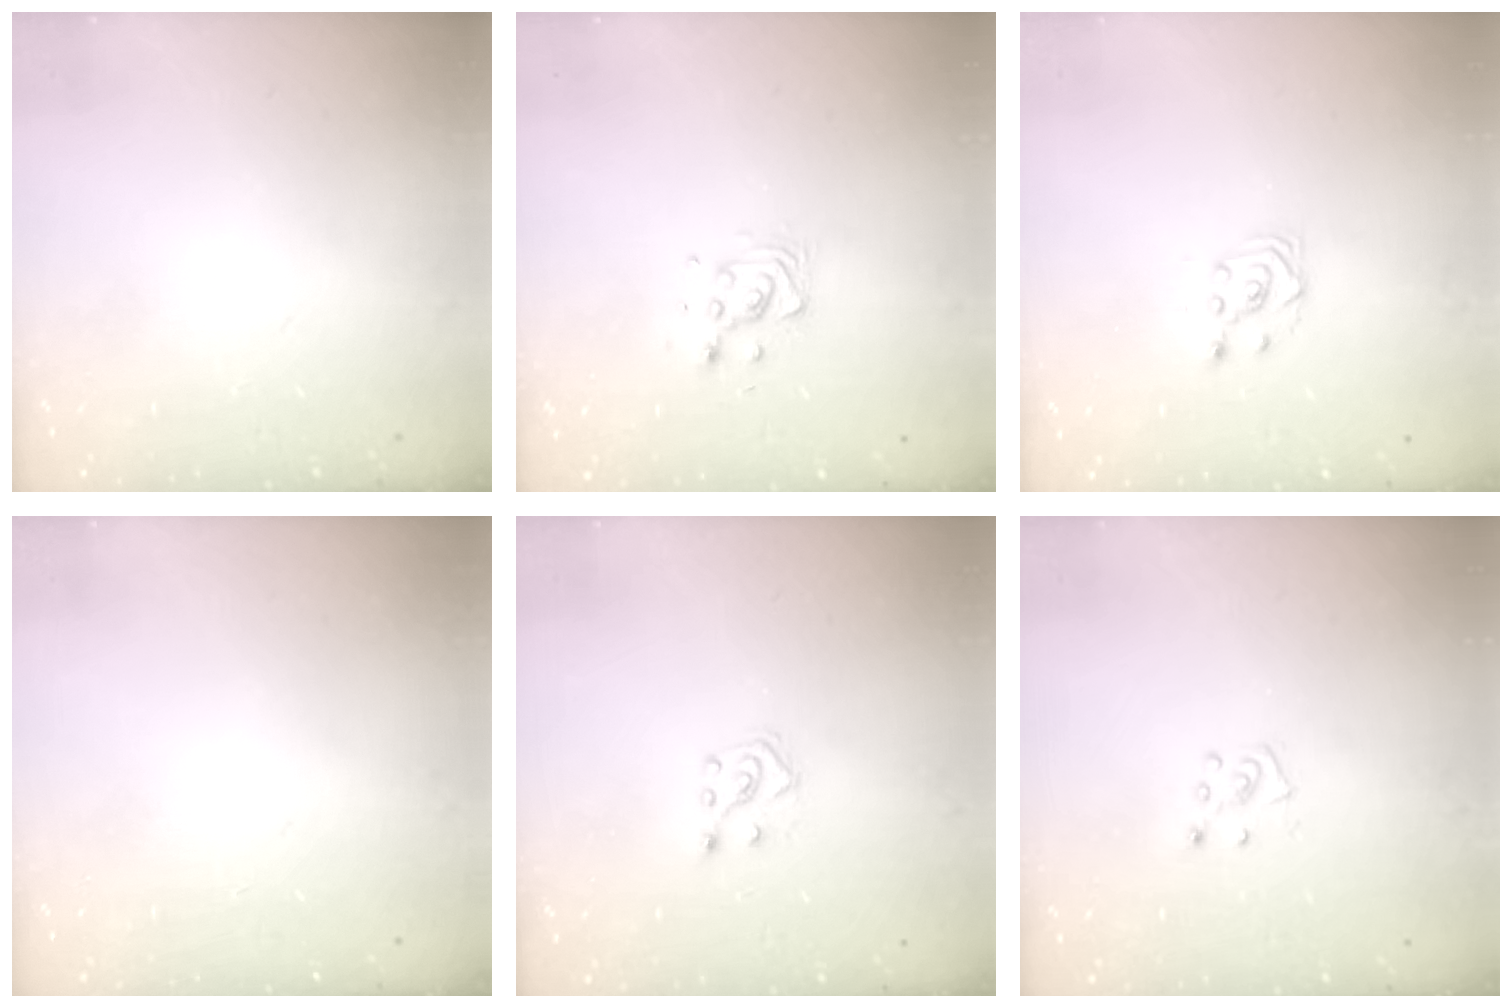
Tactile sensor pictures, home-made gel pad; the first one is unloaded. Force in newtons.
{"total": 7.3, "press": 7.1, "slide": 2.0}
{"total": 3.2, "press": 2.9, "slide": 1.2}
{"total": 0.0}
{"total": 4.9, "press": 4.8, "slide": 0.8}
{"total": 5.0, "press": 4.9, "slide": 0.4}